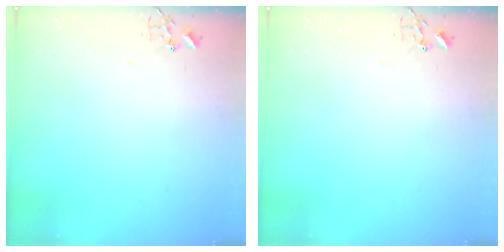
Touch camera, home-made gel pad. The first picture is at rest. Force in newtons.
{"total": 0.0}